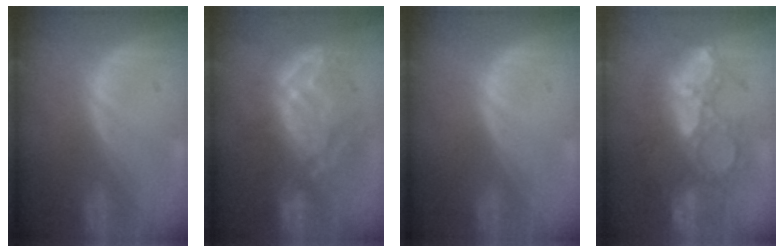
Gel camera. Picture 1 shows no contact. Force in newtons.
{"total": 10.7, "press": 10.2, "slide": 3.5}
{"total": 0.0}
{"total": 10.5, "press": 9.8, "slide": 4.0}